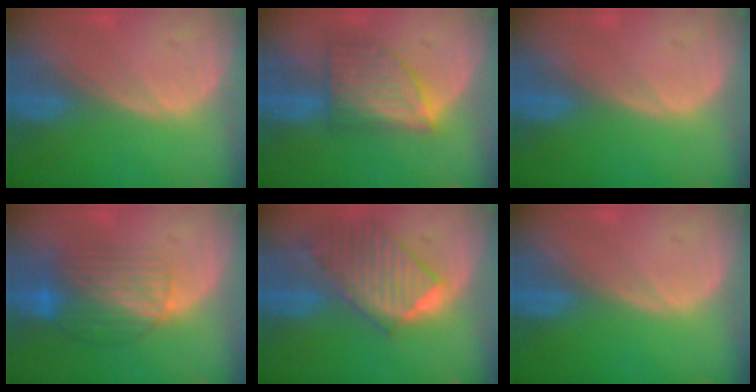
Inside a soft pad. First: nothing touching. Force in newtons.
{"total": 7.1, "press": 6.6, "slide": 2.6}
{"total": 0.0}
{"total": 8.5, "press": 7.2, "slide": 4.5}
{"total": 9.8, "press": 8.6, "slide": 4.7}
{"total": 0.0}